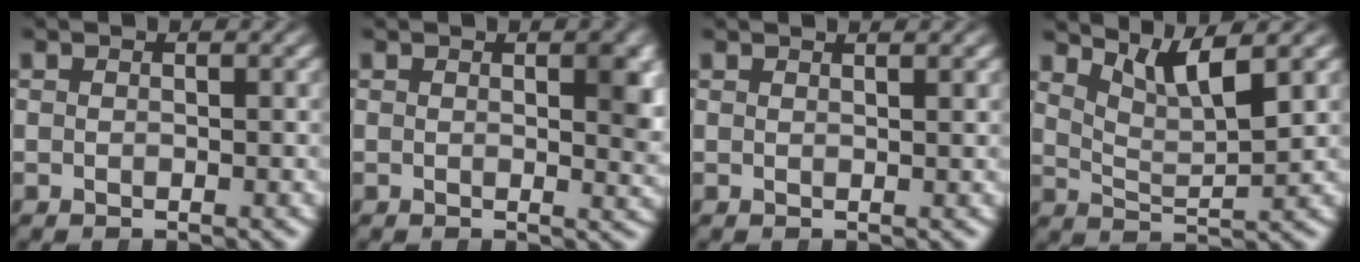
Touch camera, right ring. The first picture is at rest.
{"total": 2.4, "force": [0.5, 0.7, 2.2], "torque": [-0.024, -0.010, 0.008]}
{"total": 1.0, "force": [0.9, -0.5, 0.1], "torque": [0.000, -0.001, 0.015]}
{"total": 4.4, "force": [3.2, 0.9, 2.8], "torque": [-0.058, -0.009, 0.059]}